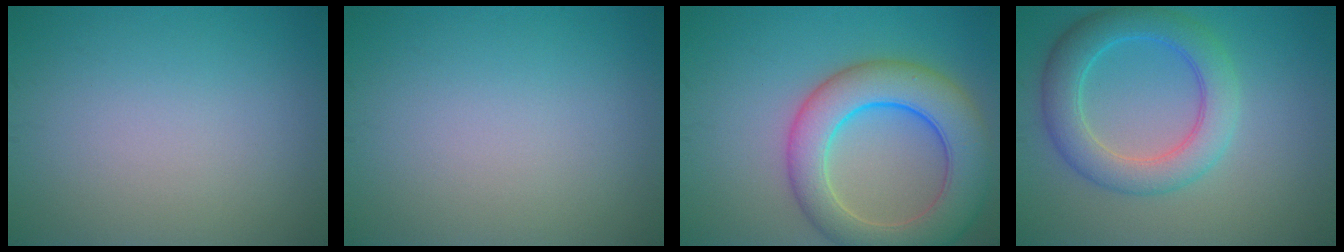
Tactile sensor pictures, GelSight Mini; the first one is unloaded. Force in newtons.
{"total": 0.0}
{"total": 9.0, "press": 9.0, "slide": 0.2}
{"total": 5.6, "press": 5.6, "slide": 0.1}